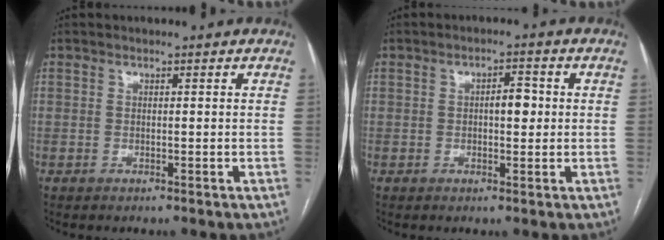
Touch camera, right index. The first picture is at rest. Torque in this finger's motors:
{"motor_torque": [0.64, 0.01, 0.31, 0.06]}